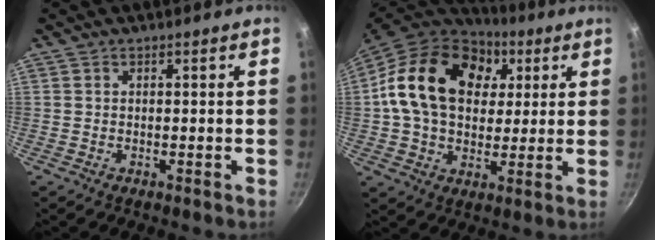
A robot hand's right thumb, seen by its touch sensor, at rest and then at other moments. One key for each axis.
{"total": 23.0, "fx": 6.0, "fy": 16.3, "fz": 15.1, "tx": -0.245, "ty": 0.009, "tz": 0.093}